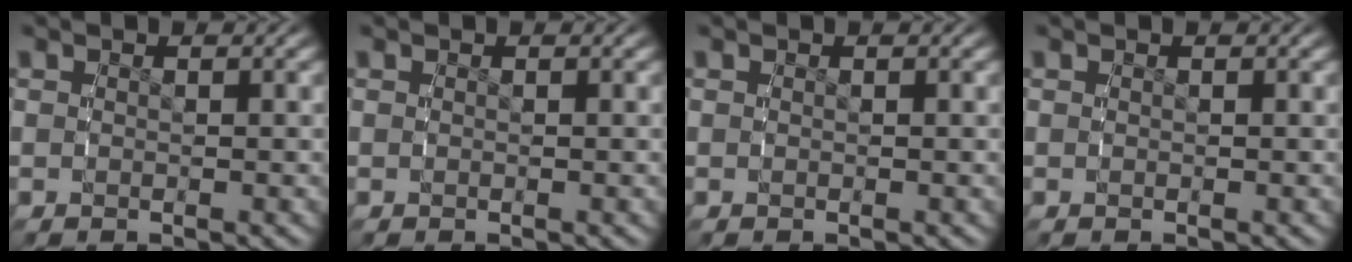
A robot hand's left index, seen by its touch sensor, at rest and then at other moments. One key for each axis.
{"total": 0.0}
{"total": 0.0}
{"total": 0.0}